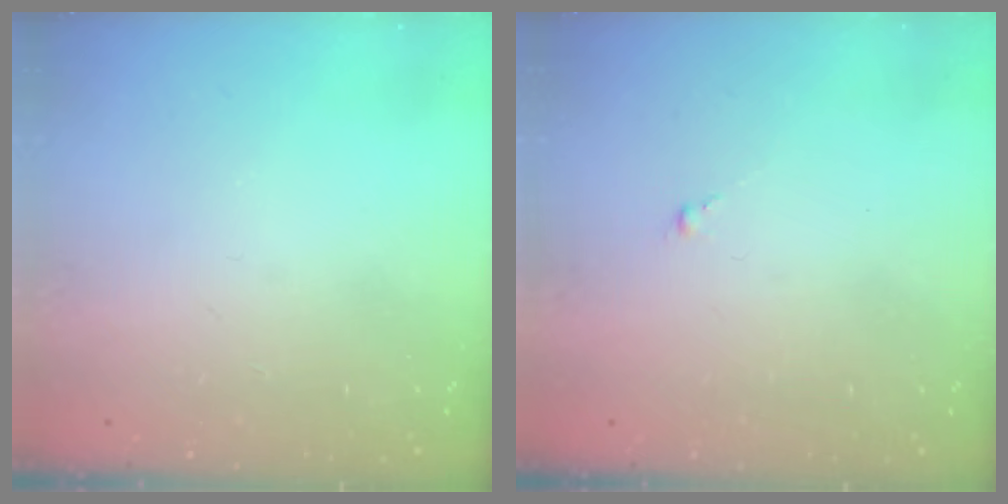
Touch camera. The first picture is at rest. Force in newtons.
{"total": 0.5, "press": 0.4, "slide": 0.4}